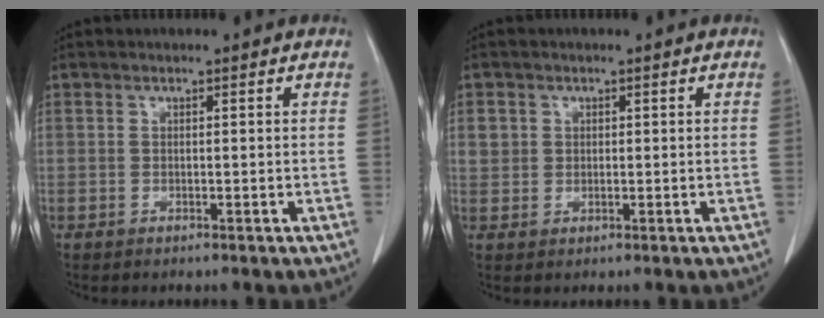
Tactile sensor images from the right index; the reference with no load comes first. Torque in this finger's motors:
{"motor_torque": [0.08, 0.07, 0.10, 0.03]}